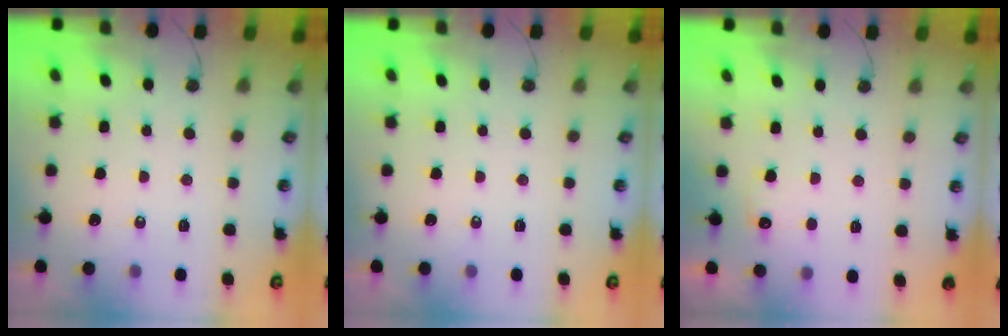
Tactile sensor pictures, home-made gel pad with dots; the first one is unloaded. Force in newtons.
{"total": 0.0}
{"total": 5.3, "press": 5.1, "slide": 1.3}